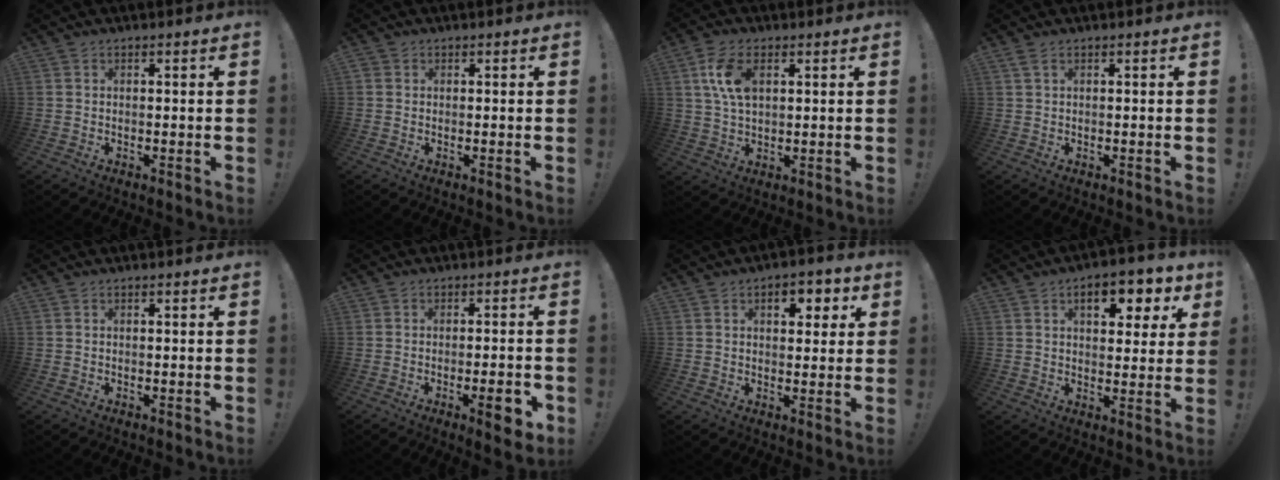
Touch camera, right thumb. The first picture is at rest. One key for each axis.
{"total": 0.8, "fx": 0.3, "fy": 0.7, "fz": 0.4, "tx": -0.004, "ty": 0.001, "tz": 0.005}
{"total": 9.3, "fx": 2.9, "fy": 5.2, "fz": 7.1, "tx": -0.135, "ty": 0.000, "tz": 0.053}
{"total": 1.5, "fx": 0.6, "fy": 0.2, "fz": 1.3, "tx": -0.025, "ty": 0.000, "tz": 0.010}
{"total": 0.0}
{"total": 7.0, "fx": -2.7, "fy": 1.2, "fz": 6.3, "tx": -0.082, "ty": 0.001, "tz": -0.041}
{"total": 6.8, "fx": 2.6, "fy": 4.2, "fz": 4.7, "tx": -0.045, "ty": -0.005, "tz": 0.036}
{"total": 9.8, "fx": 4.3, "fy": 4.9, "fz": 7.4, "tx": -0.089, "ty": -0.018, "tz": 0.069}